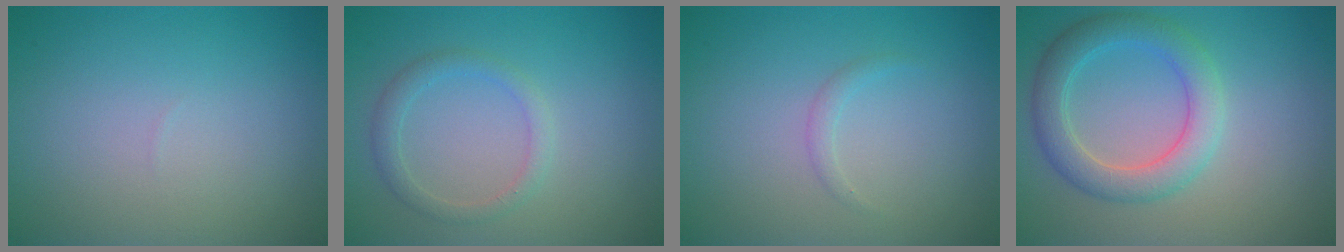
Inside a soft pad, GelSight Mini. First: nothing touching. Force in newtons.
{"total": 1.8, "press": 1.8, "slide": 0.2}
{"total": 0.8, "press": 0.8, "slide": 0.1}
{"total": 4.3, "press": 4.2, "slide": 0.1}